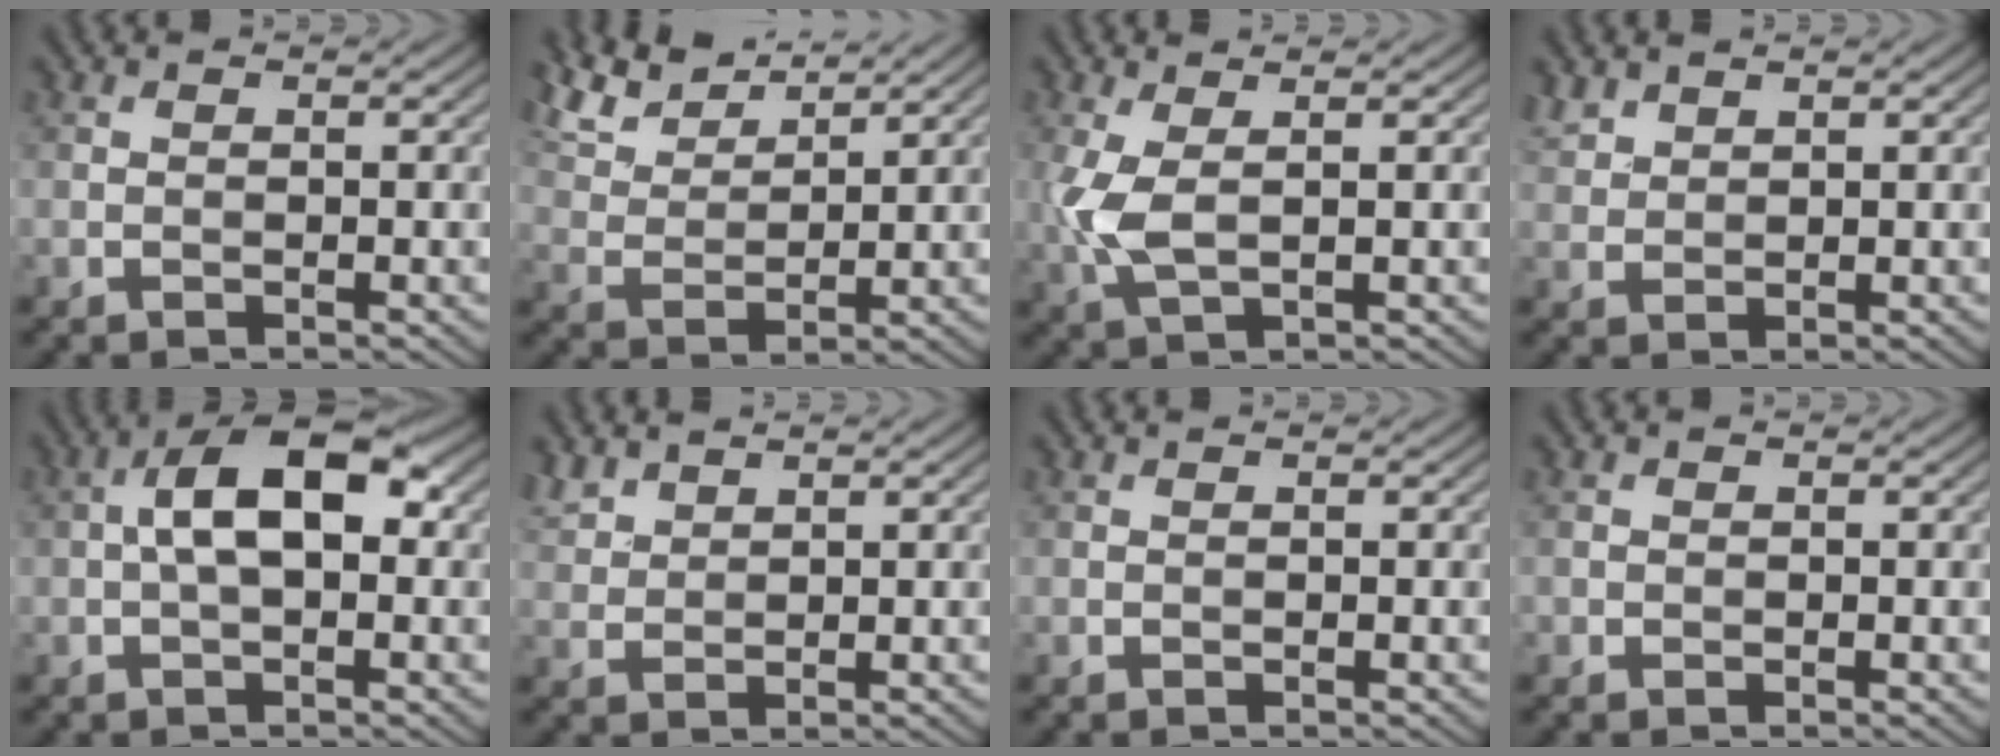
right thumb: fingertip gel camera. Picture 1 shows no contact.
{"total": 8.1, "force": [6.9, 2.2, 3.8], "torque": [-0.103, 0.016, 0.131]}
{"total": 4.4, "force": [0.7, 1.7, 4.0], "torque": [-0.110, 0.001, 0.012]}
{"total": 2.4, "force": [2.0, 1.1, 0.7], "torque": [-0.021, 0.004, 0.048]}
{"total": 7.9, "force": [0.6, 3.9, 6.9], "torque": [-0.121, 0.017, -0.001]}
{"total": 2.7, "force": [2.2, 1.2, 1.0], "torque": [-0.026, 0.005, 0.054]}
{"total": 0.0}
{"total": 0.6, "force": [-0.1, 0.5, 0.0], "torque": [0.004, -0.004, -0.005]}